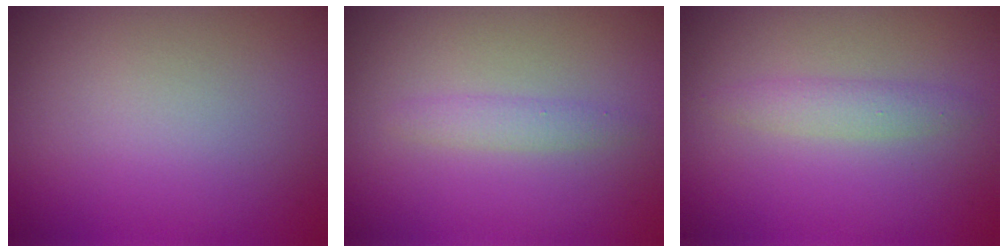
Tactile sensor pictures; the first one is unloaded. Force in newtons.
{"total": 1.3, "press": 1.3, "slide": 0.0}
{"total": 1.6, "press": 1.6, "slide": 0.0}